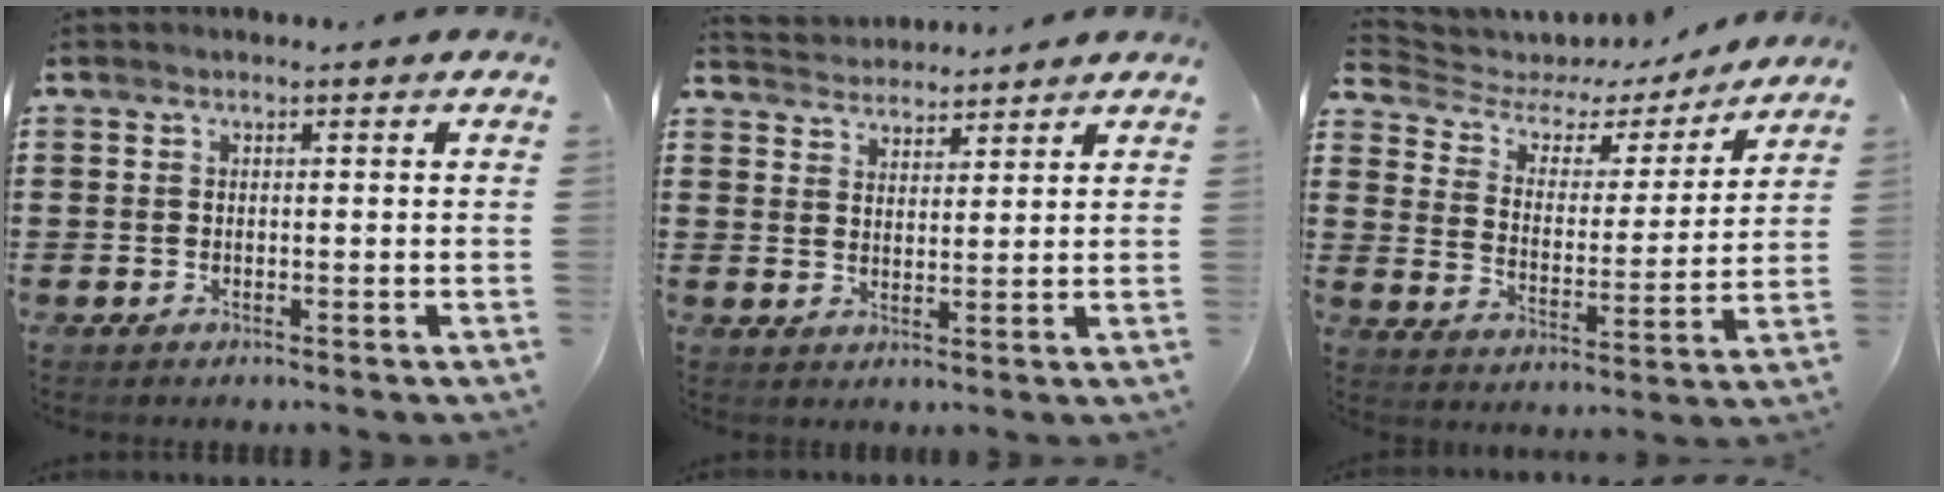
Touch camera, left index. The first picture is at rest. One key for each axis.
{"total": 3.3, "fx": 3.2, "fy": 0.5, "fz": -0.6, "tx": -0.002, "ty": -0.009, "tz": 0.059}
{"total": 4.8, "fx": 3.9, "fy": 2.3, "fz": 1.6, "tx": -0.059, "ty": -0.024, "tz": 0.059}